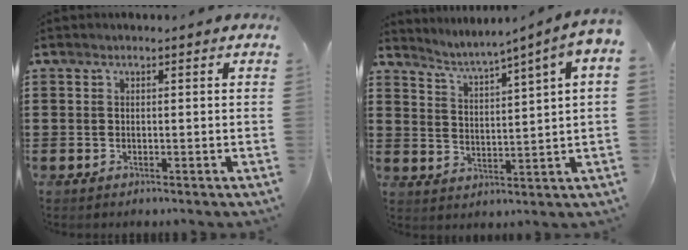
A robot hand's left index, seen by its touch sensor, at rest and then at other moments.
{"total": 3.0, "force": [2.0, -0.6, 2.2], "torque": [-0.055, -0.027, 0.025]}